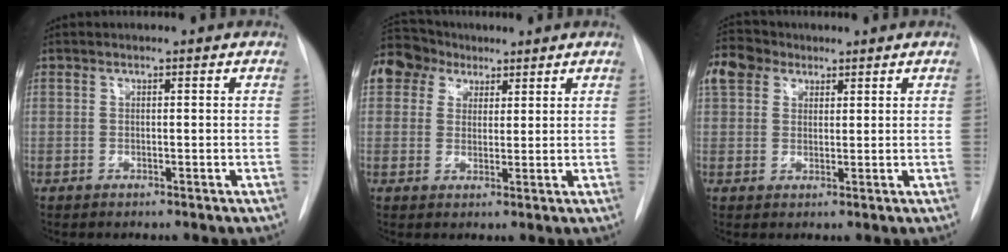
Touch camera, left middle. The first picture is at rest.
{"total": 10.4, "force": [6.6, 7.6, 2.8], "torque": [-0.072, 0.049, 0.127]}
{"total": 6.8, "force": [4.1, 4.8, 2.5], "torque": [-0.063, 0.031, 0.082]}